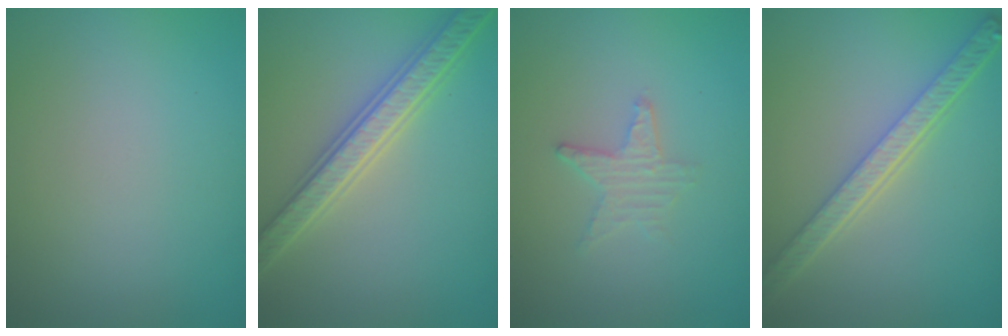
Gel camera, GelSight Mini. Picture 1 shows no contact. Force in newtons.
{"total": 5.5, "press": 5.4, "slide": 1.1}
{"total": 2.1, "press": 2.0, "slide": 0.4}
{"total": 5.1, "press": 4.0, "slide": 3.1}